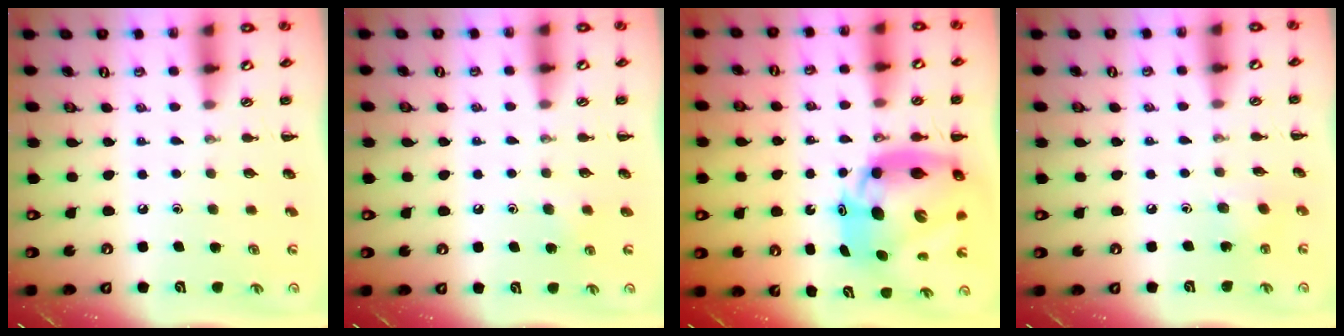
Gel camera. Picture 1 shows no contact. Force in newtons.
{"total": 2.8, "press": 2.5, "slide": 1.3}
{"total": 16.5, "press": 15.8, "slide": 4.6}
{"total": 3.1, "press": 3.1, "slide": 0.5}